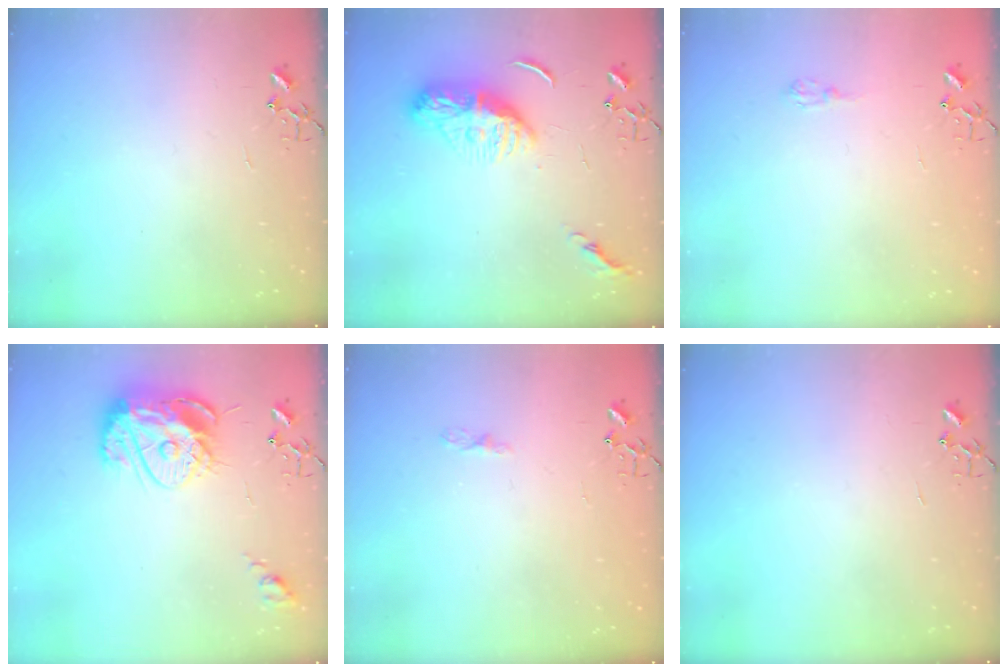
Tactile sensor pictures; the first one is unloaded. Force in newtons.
{"total": 11.6, "press": 11.6, "slide": 1.3}
{"total": 6.0, "press": 5.9, "slide": 0.7}
{"total": 15.6, "press": 15.5, "slide": 1.4}
{"total": 3.9, "press": 3.8, "slide": 0.5}
{"total": 0.0}